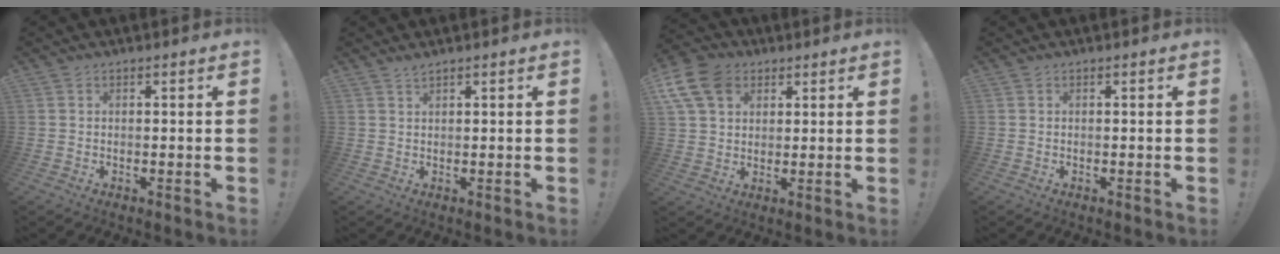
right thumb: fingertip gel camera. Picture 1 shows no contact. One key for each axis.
{"total": 1.4, "fx": 1.2, "fy": 0.0, "fz": 0.5, "tx": -0.005, "ty": -0.005, "tz": 0.022}
{"total": 12.5, "fx": 5.6, "fy": 8.9, "fz": 6.7, "tx": -0.138, "ty": -0.020, "tz": 0.109}
{"total": 0.0}